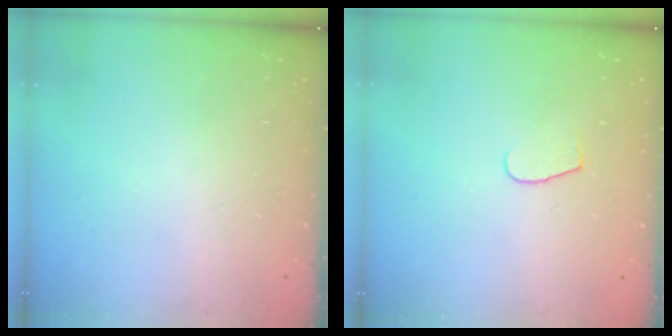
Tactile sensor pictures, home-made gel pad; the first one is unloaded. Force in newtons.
{"total": 4.6, "press": 4.5, "slide": 0.4}